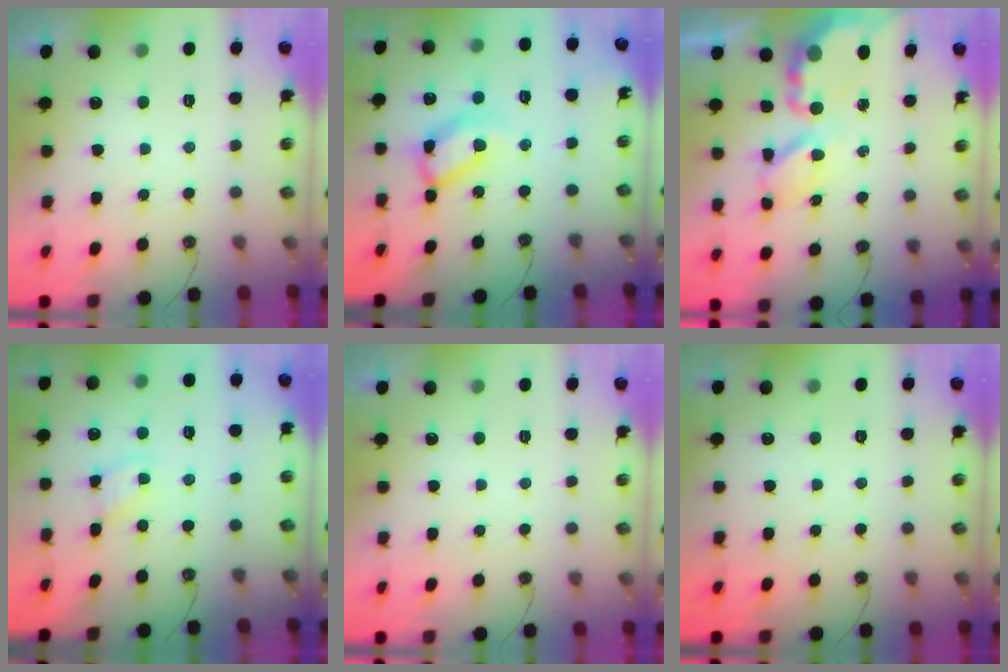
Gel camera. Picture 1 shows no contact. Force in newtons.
{"total": 14.8, "press": 14.8, "slide": 1.1}
{"total": 7.7, "press": 7.7, "slide": 0.7}
{"total": 1.8, "press": 1.8, "slide": 0.3}
{"total": 0.0}
{"total": 0.0}